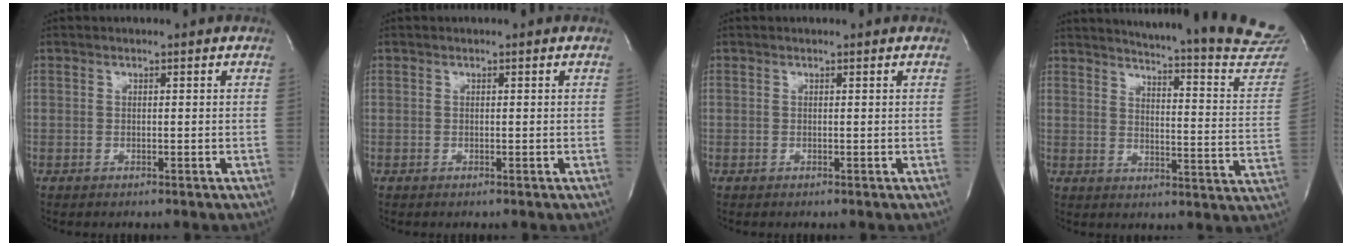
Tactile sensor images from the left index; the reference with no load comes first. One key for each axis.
{"total": 0.0}
{"total": 0.0}
{"total": 25.6, "fx": 24.2, "fy": 0.3, "fz": 8.4, "tx": -0.120, "ty": -0.132, "tz": 0.274}